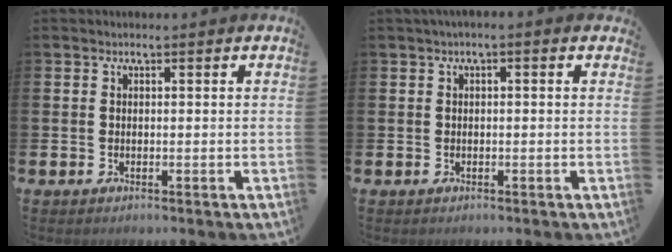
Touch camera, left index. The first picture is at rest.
{"total": 0.6, "force": [-0.2, 0.1, 0.6], "torque": [-0.008, 0.001, -0.005]}